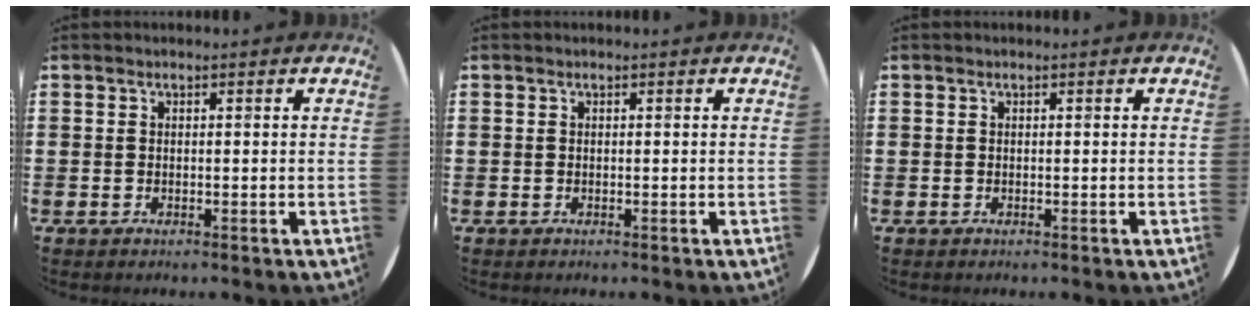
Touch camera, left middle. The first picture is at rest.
{"total": 0.0}
{"total": 0.0}